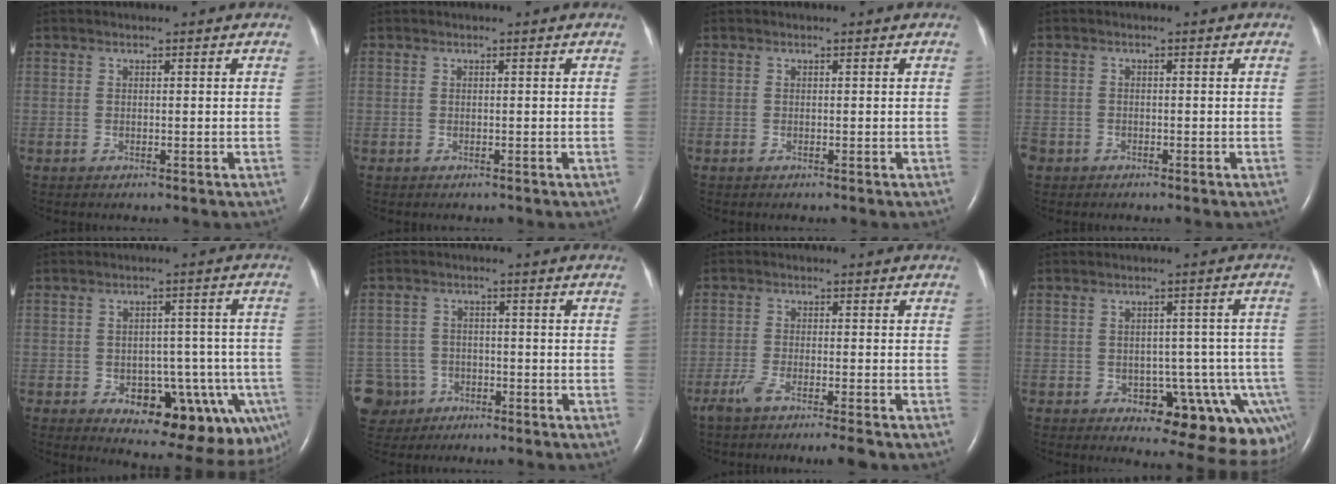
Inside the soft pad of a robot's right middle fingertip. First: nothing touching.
{"total": 0.0}
{"total": 0.0}
{"total": 3.7, "force": [-2.3, 2.7, 1.0], "torque": [-0.031, -0.001, -0.044]}
{"total": 15.3, "force": [-6.9, 7.2, 11.6], "torque": [-0.089, 0.024, -0.077]}
{"total": 9.6, "force": [-5.2, 7.9, 1.3], "torque": [-0.057, 0.006, -0.086]}
{"total": 6.1, "force": [-4.7, 0.0, 3.8], "torque": [-0.065, -0.011, -0.079]}
{"total": 13.6, "force": [-7.2, 6.4, 9.6], "torque": [-0.052, 0.021, -0.077]}